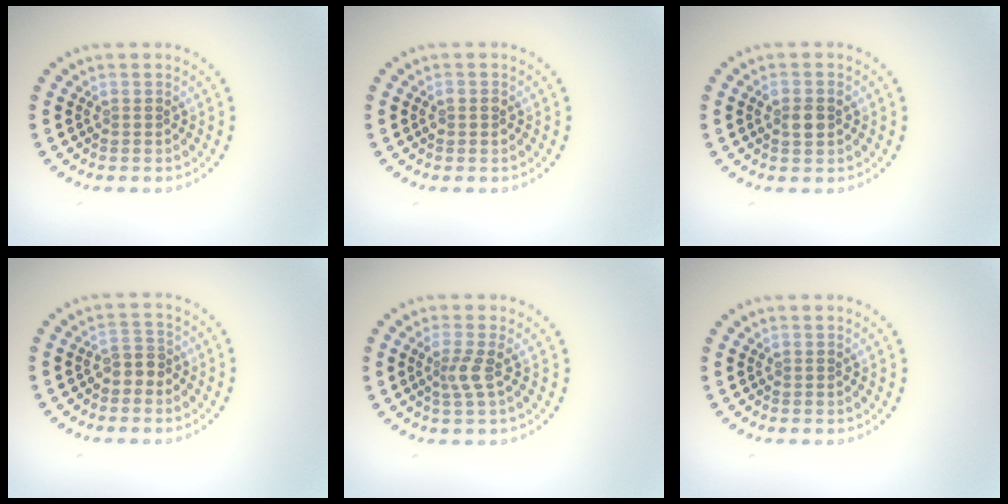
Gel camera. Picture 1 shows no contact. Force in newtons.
{"total": 1.2, "press": 1.2, "slide": 0.1}
{"total": 1.7, "press": 1.7, "slide": 0.3}
{"total": 1.9, "press": 1.6, "slide": 0.9}
{"total": 2.0, "press": 1.5, "slide": 1.3}
{"total": 0.0}